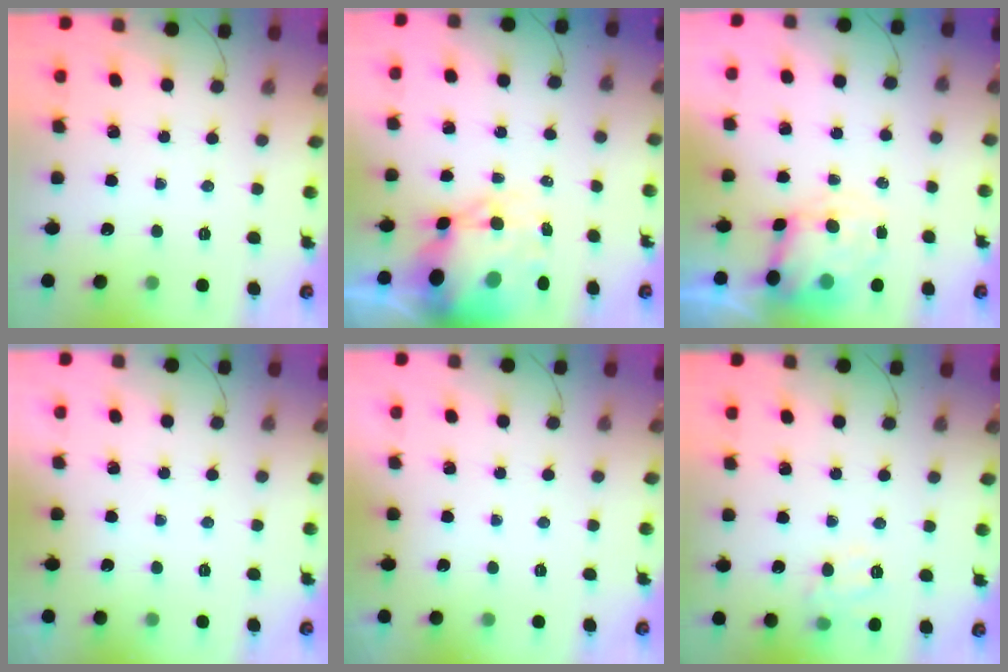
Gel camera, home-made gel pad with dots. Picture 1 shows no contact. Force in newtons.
{"total": 12.2, "press": 11.8, "slide": 3.1}
{"total": 7.4, "press": 7.2, "slide": 1.7}
{"total": 1.9, "press": 1.9, "slide": 0.3}
{"total": 1.9, "press": 1.9, "slide": 0.3}
{"total": 9.8, "press": 9.7, "slide": 1.2}